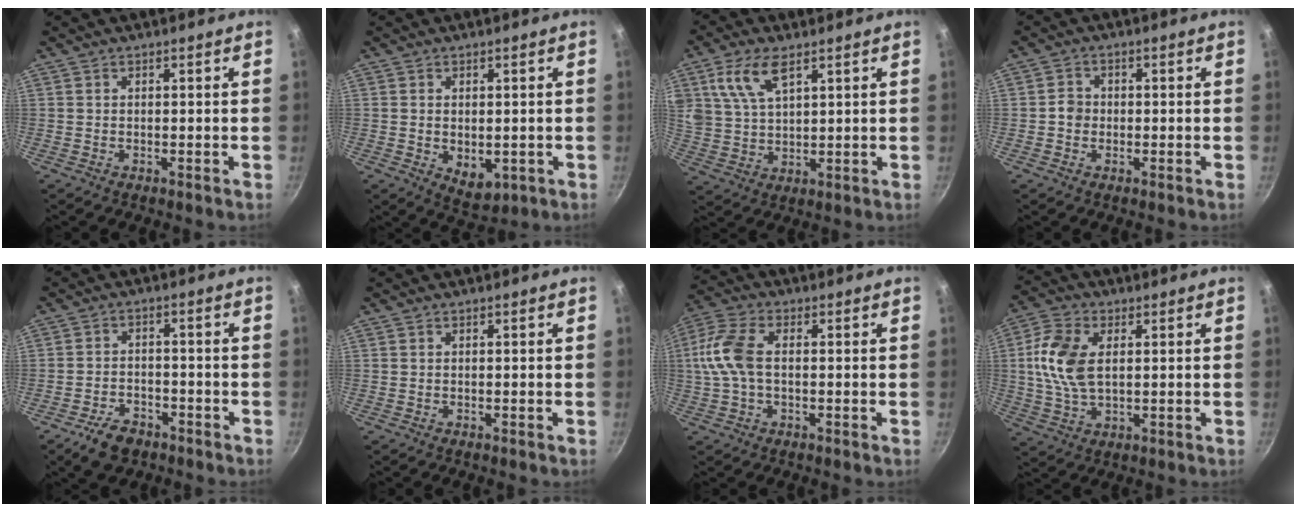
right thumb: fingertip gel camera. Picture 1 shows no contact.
{"total": 5.8, "force": [-0.7, 3.8, 4.3], "torque": [-0.054, -0.012, 0.001]}
{"total": 9.3, "force": [4.6, 4.7, 6.6], "torque": [-0.127, -0.012, 0.096]}
{"total": 2.7, "force": [-0.5, 2.4, 1.0], "torque": [-0.004, 0.011, -0.012]}
{"total": 6.7, "force": [-4.5, 3.9, 3.2], "torque": [-0.054, 0.032, -0.071]}
{"total": 0.0}
{"total": 10.0, "force": [0.4, 5.7, 8.2], "torque": [-0.182, 0.020, -0.005]}
{"total": 11.1, "force": [1.8, 6.6, 8.8], "torque": [-0.173, 0.005, 0.031]}